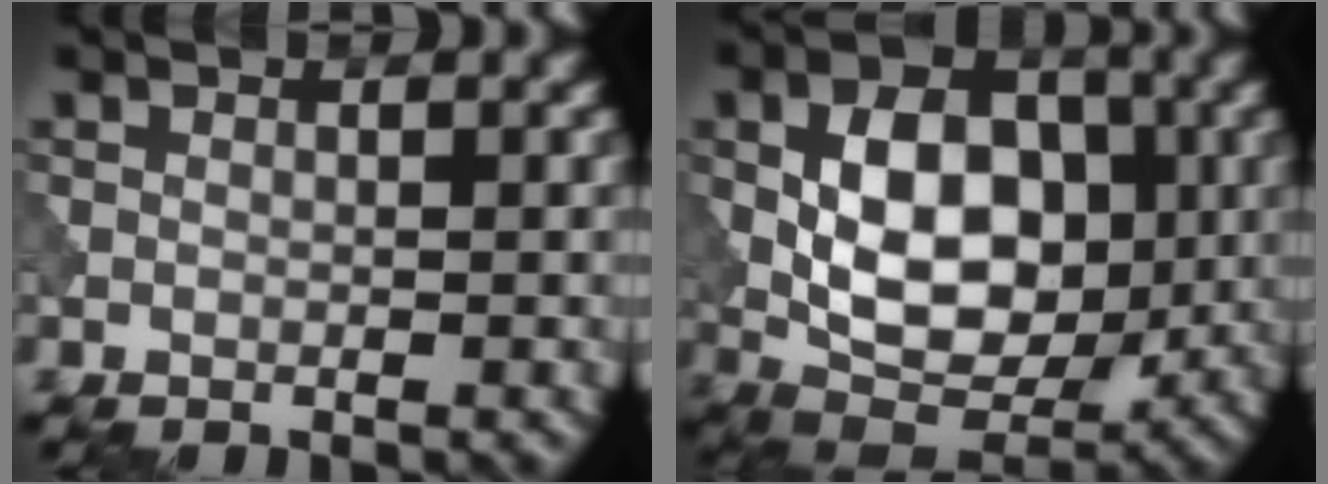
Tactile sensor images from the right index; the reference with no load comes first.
{"total": 9.3, "force": [0.2, 5.9, 7.1], "torque": [-0.121, 0.000, 0.000]}